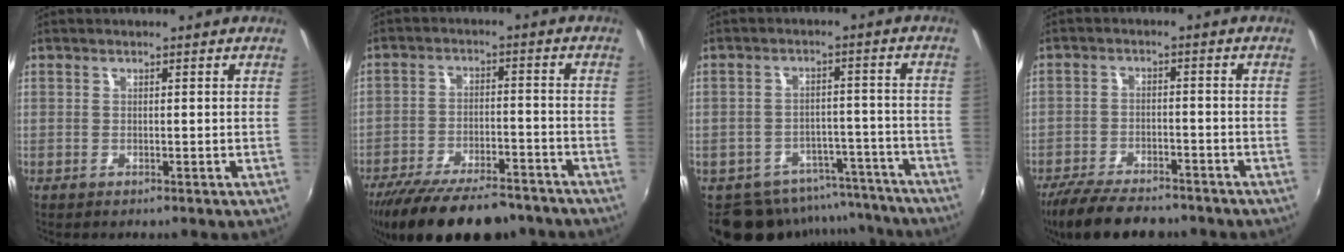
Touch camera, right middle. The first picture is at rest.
{"total": 19.4, "force": [-15.9, 6.0, 9.4], "torque": [-0.187, -0.028, -0.236]}
{"total": 14.6, "force": [-12.7, 6.4, 3.3], "torque": [-0.067, 0.028, -0.157]}
{"total": 12.6, "force": [-10.3, 4.3, 5.9], "torque": [-0.136, -0.023, -0.171]}